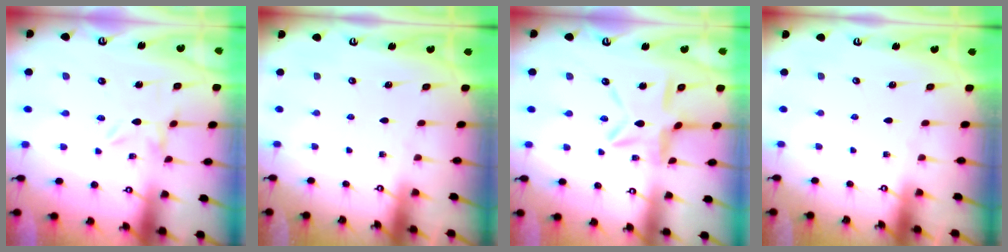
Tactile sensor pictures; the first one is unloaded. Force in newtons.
{"total": 0.0}
{"total": 9.6, "press": 9.5, "slide": 0.9}
{"total": 0.0}